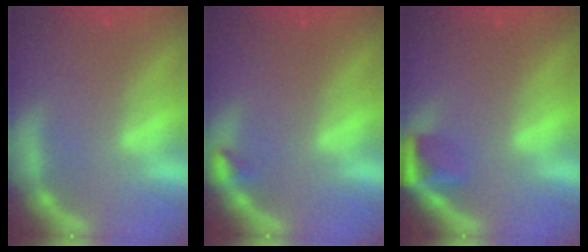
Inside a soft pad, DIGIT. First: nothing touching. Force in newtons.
{"total": 0.9}
{"total": 2.9}